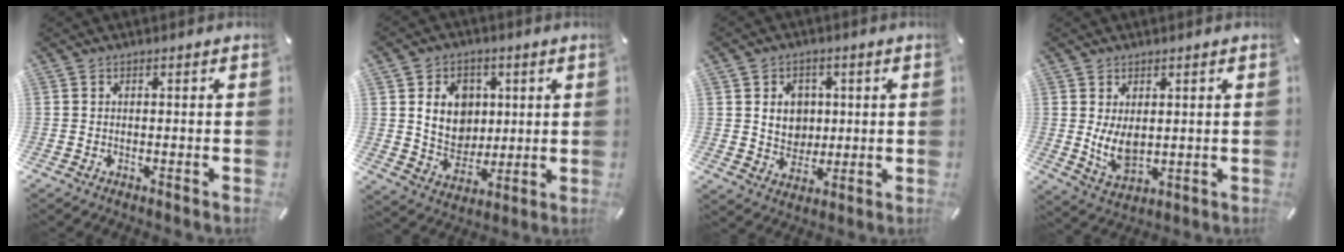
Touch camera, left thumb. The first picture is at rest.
{"total": 10.7, "force": [2.5, 9.3, 4.8], "torque": [-0.084, 0.001, 0.050]}
{"total": 7.4, "force": [1.3, 6.8, 2.8], "torque": [-0.043, 0.003, 0.023]}
{"total": 6.9, "force": [1.1, 4.5, 5.2], "torque": [-0.121, -0.011, 0.017]}